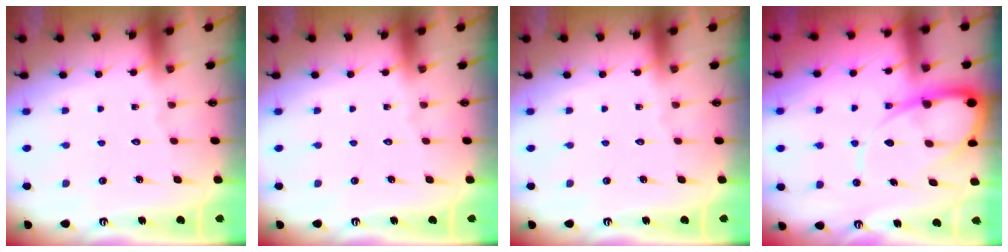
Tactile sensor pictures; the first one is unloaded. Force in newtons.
{"total": 0.0}
{"total": 0.0}
{"total": 13.3, "press": 13.2, "slide": 1.3}